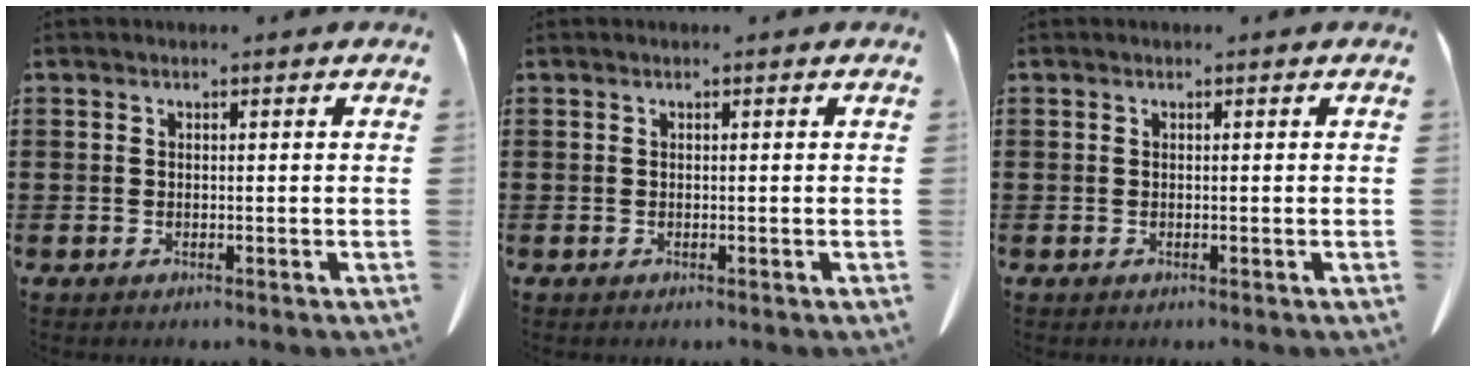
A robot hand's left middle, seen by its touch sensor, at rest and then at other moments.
{"total": 0.0}
{"total": 0.0}